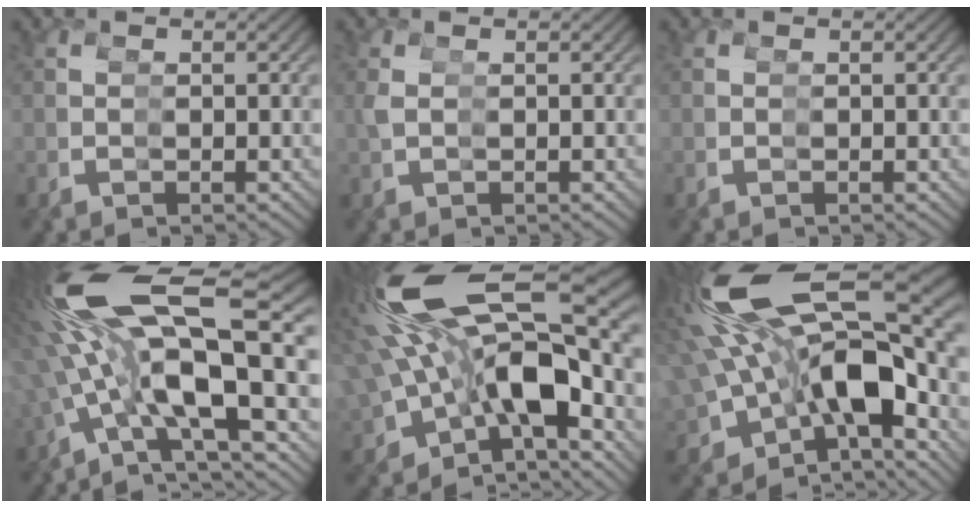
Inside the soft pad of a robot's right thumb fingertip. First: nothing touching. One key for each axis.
{"total": 0.6, "fx": 0.5, "fy": 0.3, "fz": 0.0, "tx": -0.005, "ty": 0.004, "tz": 0.008}
{"total": 0.0}
{"total": 11.2, "fx": 2.3, "fy": 5.9, "fz": 9.2, "tx": -0.220, "ty": 0.026, "tz": 0.042}
{"total": 13.8, "fx": 1.8, "fy": 8.1, "fz": 11.1, "tx": -0.250, "ty": 0.004, "tz": 0.037}
{"total": 15.0, "fx": 1.1, "fy": 9.2, "fz": 11.8, "tx": -0.259, "ty": -0.003, "tz": 0.027}